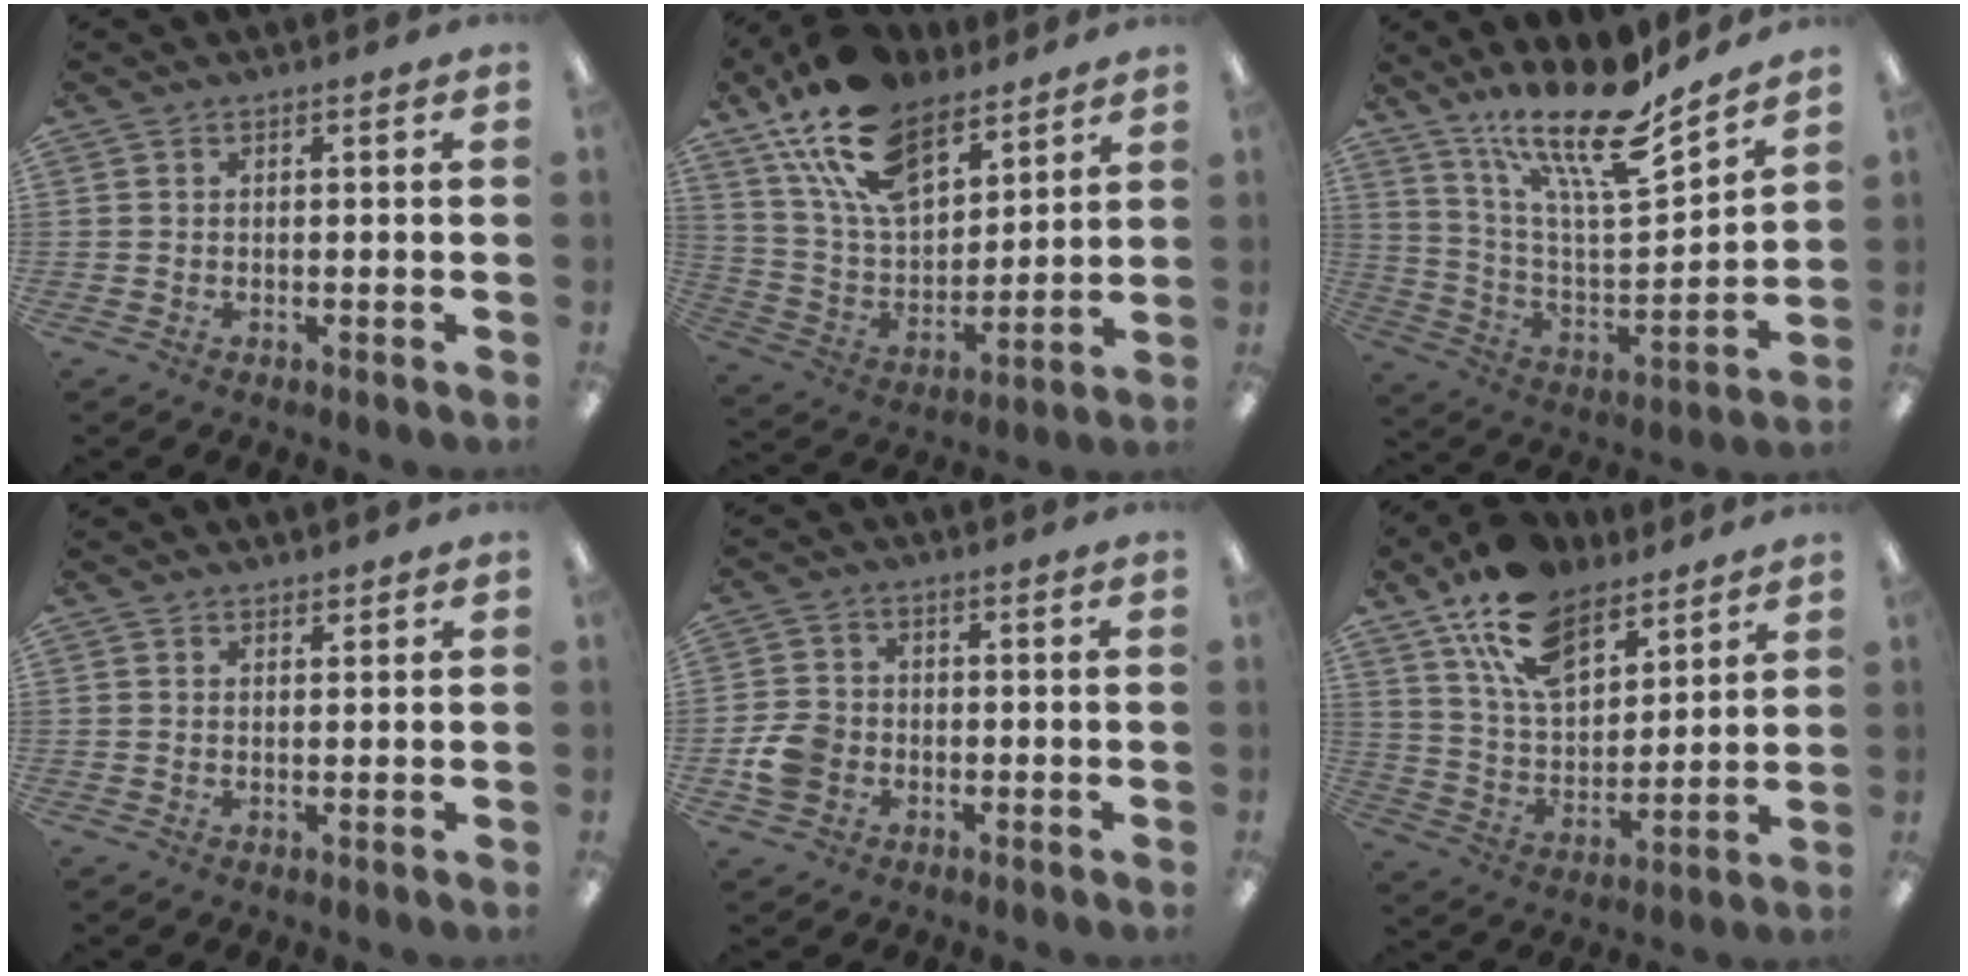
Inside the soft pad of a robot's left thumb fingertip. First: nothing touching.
{"total": 19.8, "force": [13.7, 9.8, 10.4], "torque": [-0.207, -0.063, 0.254]}
{"total": 20.9, "force": [15.8, 5.3, 12.6], "torque": [-0.221, -0.113, 0.268]}
{"total": 1.2, "force": [1.2, 0.4, 0.1], "torque": [0.006, -0.004, 0.021]}
{"total": 6.3, "force": [-1.8, 5.3, 2.9], "torque": [-0.054, 0.010, -0.032]}
{"total": 16.8, "force": [11.4, 8.8, 8.7], "torque": [-0.168, -0.046, 0.212]}